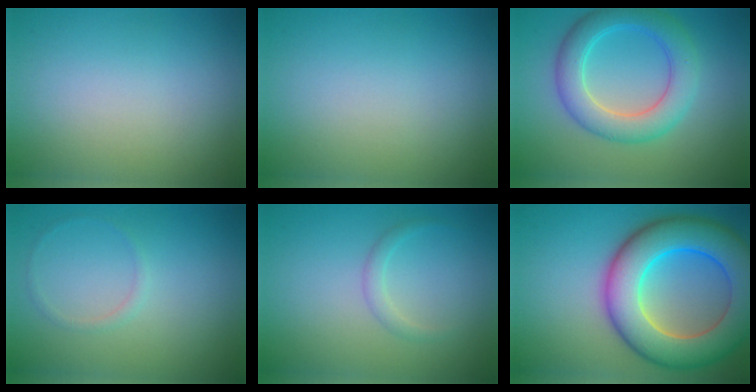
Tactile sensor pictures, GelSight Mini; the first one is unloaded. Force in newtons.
{"total": 0.0}
{"total": 5.4, "press": 5.4, "slide": 0.1}
{"total": 0.8, "press": 0.8, "slide": 0.1}
{"total": 1.1, "press": 1.1, "slide": 0.1}
{"total": 11.6, "press": 11.6, "slide": 0.5}